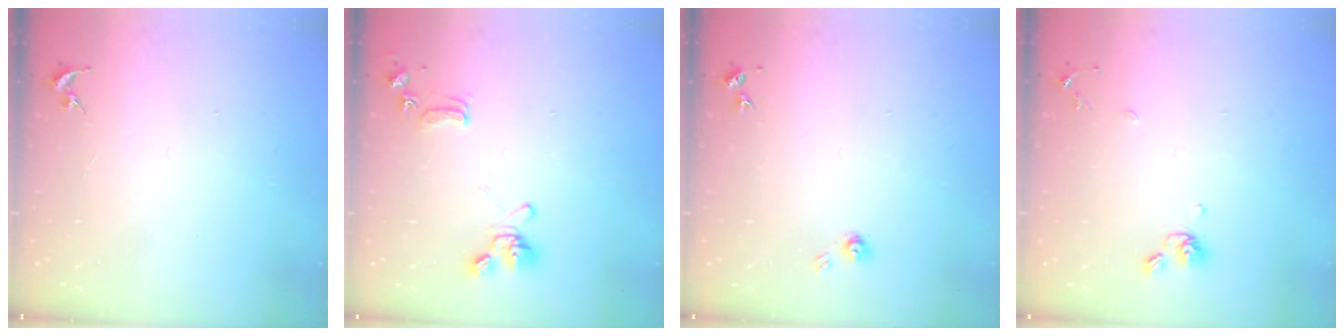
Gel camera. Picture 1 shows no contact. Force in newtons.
{"total": 13.7, "press": 13.6, "slide": 2.1}
{"total": 4.0, "press": 4.0, "slide": 0.4}
{"total": 7.9, "press": 7.6, "slide": 2.0}